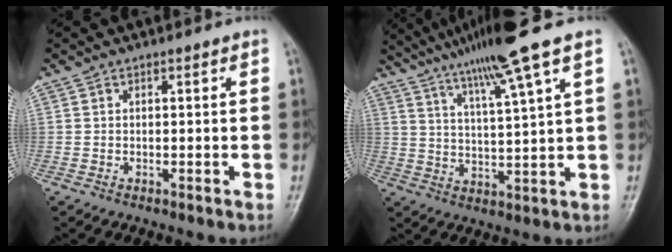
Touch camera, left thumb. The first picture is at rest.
{"total": 12.2, "force": [8.1, -0.9, 9.1], "torque": [-0.151, -0.017, 0.135]}